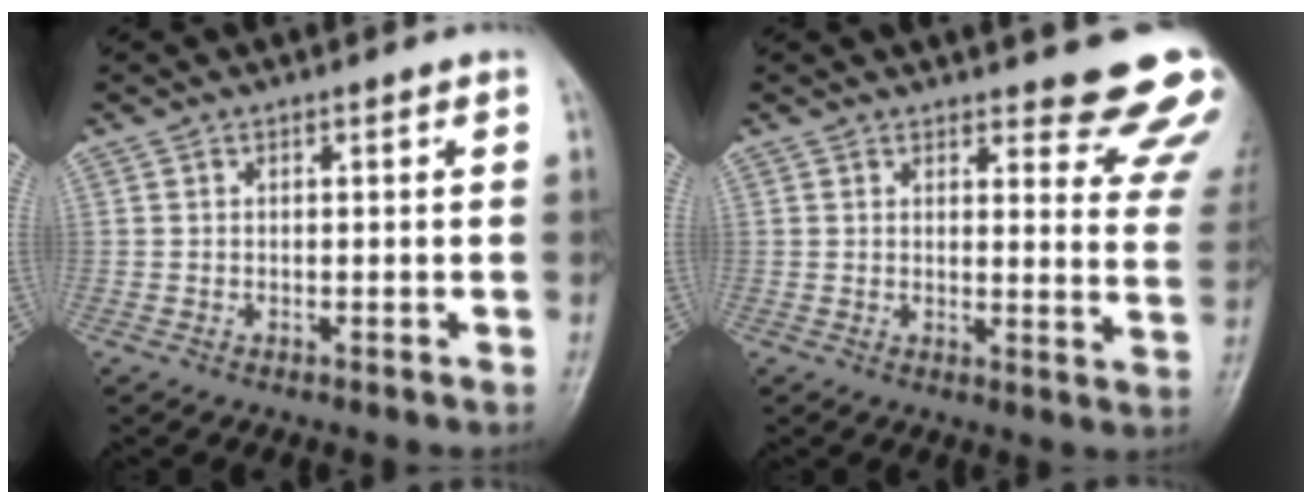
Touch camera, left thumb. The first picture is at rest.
{"total": 13.8, "force": [11.7, 3.5, 6.3], "torque": [-0.028, -0.082, 0.111]}